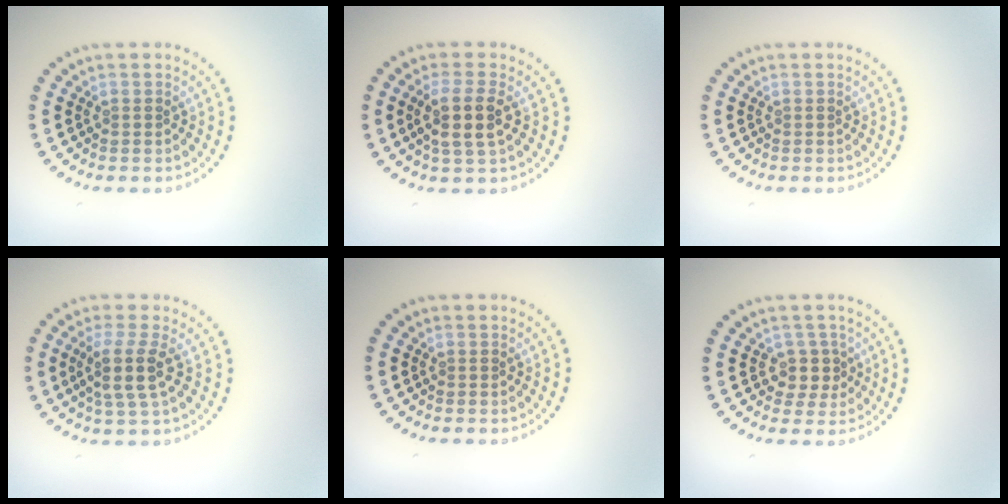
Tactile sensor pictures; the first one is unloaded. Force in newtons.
{"total": 3.4, "press": 3.1, "slide": 1.4}
{"total": 0.0}
{"total": 3.3, "press": 2.7, "slide": 1.9}
{"total": 0.0}
{"total": 2.3, "press": 1.9, "slide": 1.3}